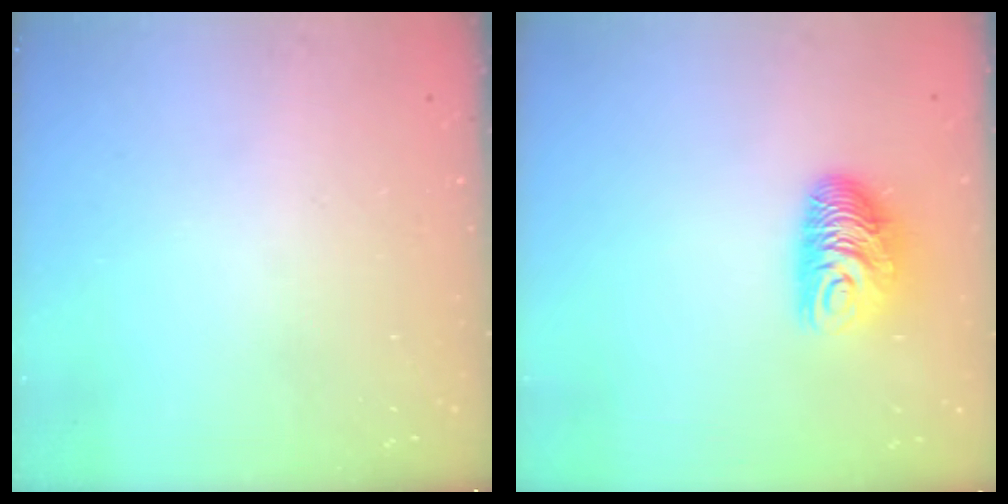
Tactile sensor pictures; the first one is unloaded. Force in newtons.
{"total": 9.8, "press": 9.8, "slide": 0.5}